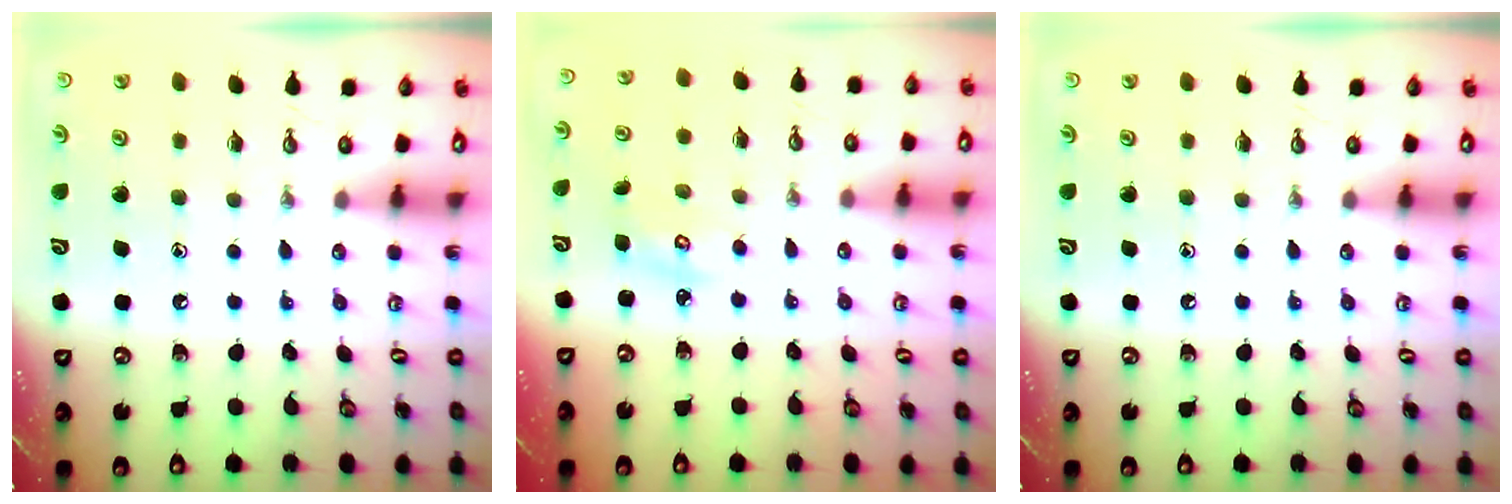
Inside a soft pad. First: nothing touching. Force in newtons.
{"total": 2.9, "press": 2.9, "slide": 0.3}
{"total": 0.0}